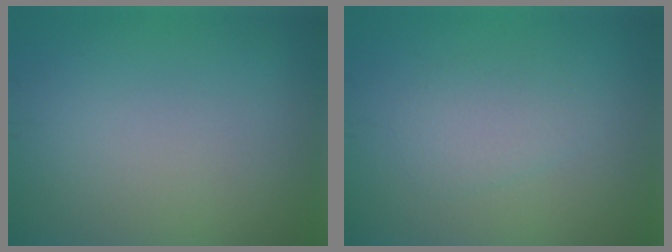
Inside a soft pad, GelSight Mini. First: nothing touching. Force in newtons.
{"total": 2.2, "press": 2.2, "slide": 0.1}